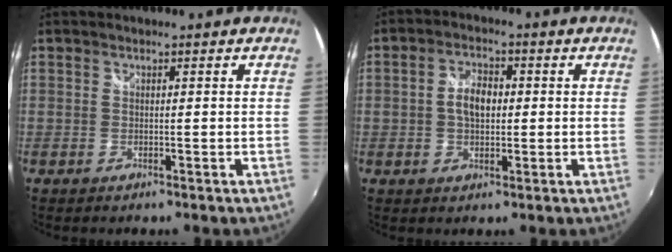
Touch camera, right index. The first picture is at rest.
{"total": 5.5, "force": [0.2, 3.5, 4.2], "torque": [-0.078, 0.011, 0.004]}